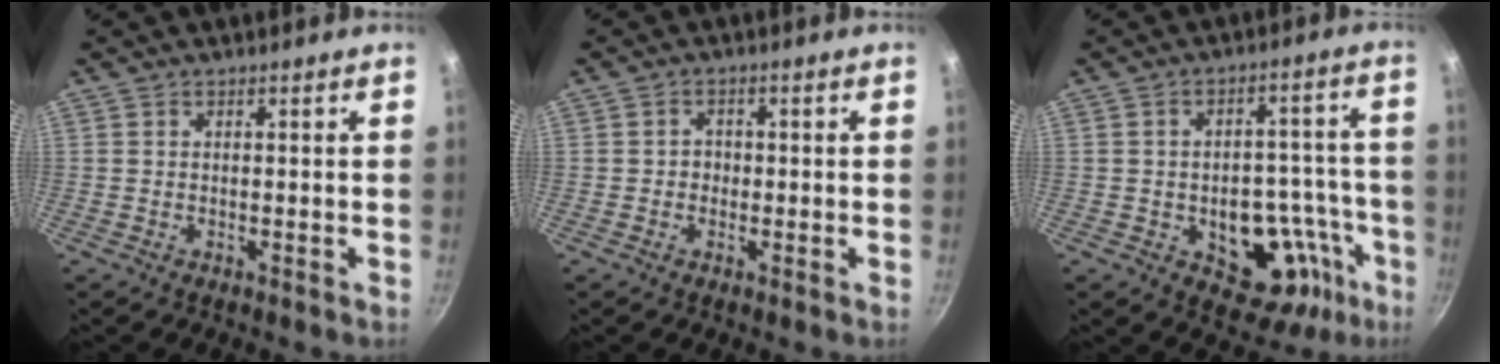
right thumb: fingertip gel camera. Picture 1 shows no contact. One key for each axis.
{"total": 1.9, "fx": -0.4, "fy": 1.8, "fz": 0.7, "tx": 0.002, "ty": 0.004, "tz": -0.008}
{"total": 17.4, "fx": -6.4, "fy": 11.4, "fz": 11.4, "tx": -0.084, "ty": 0.038, "tz": -0.070}